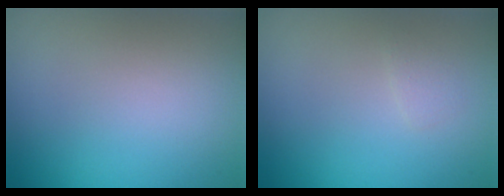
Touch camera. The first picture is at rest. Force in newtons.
{"total": 0.6, "press": 0.6, "slide": 0.0}